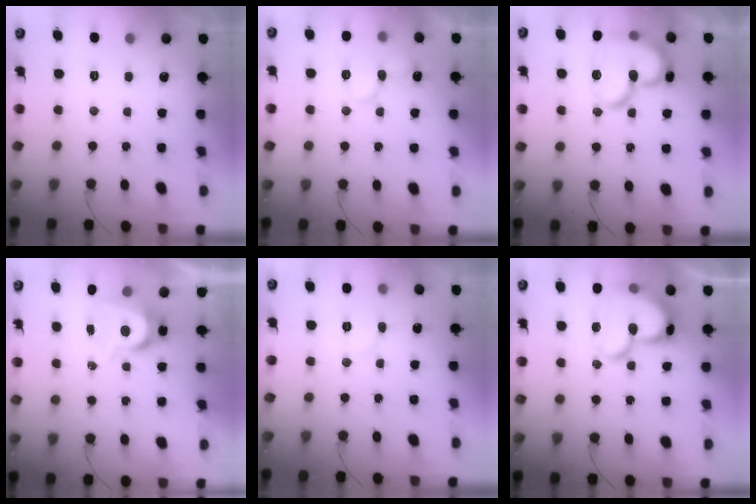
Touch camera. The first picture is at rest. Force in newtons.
{"total": 11.5, "press": 11.4, "slide": 1.4}
{"total": 21.6, "press": 21.5, "slide": 2.3}
{"total": 7.4, "press": 7.4, "slide": 0.3}
{"total": 5.2, "press": 5.2, "slide": 0.5}
{"total": 21.3, "press": 21.1, "slide": 2.6}